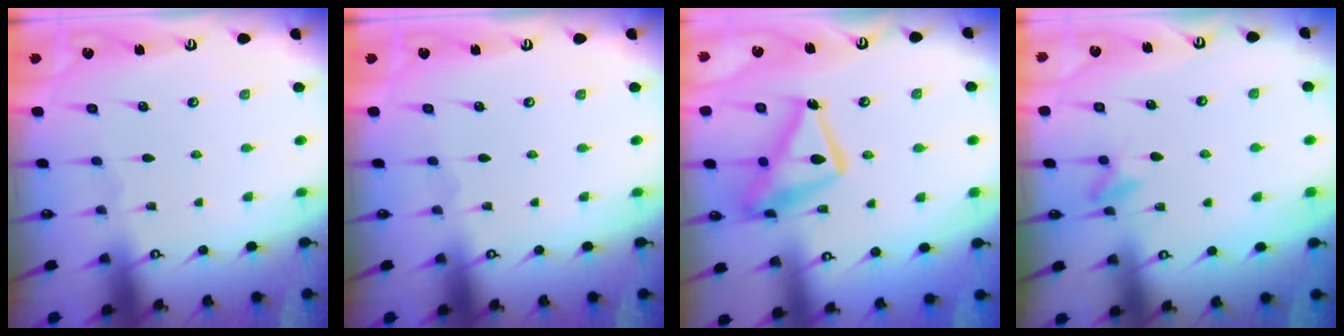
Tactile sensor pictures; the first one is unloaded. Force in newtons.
{"total": 0.0}
{"total": 15.8, "press": 15.8, "slide": 1.3}
{"total": 5.4, "press": 5.1, "slide": 1.7}